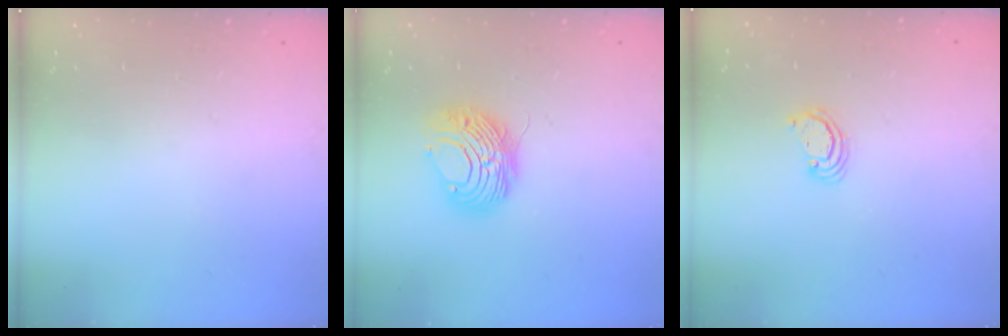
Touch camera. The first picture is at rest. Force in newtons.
{"total": 9.1, "press": 9.1, "slide": 0.6}
{"total": 2.3, "press": 2.3, "slide": 0.2}